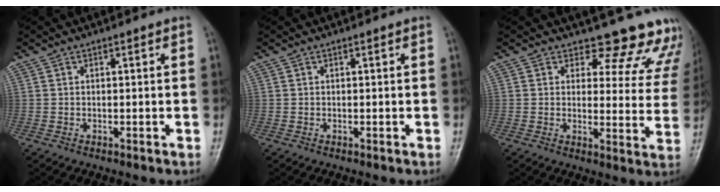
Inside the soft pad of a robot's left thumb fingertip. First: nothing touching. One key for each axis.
{"total": 0.0}
{"total": 14.9, "fx": 13.8, "fy": 5.3, "fz": 1.7, "tx": 0.038, "ty": -0.122, "tz": 0.127}